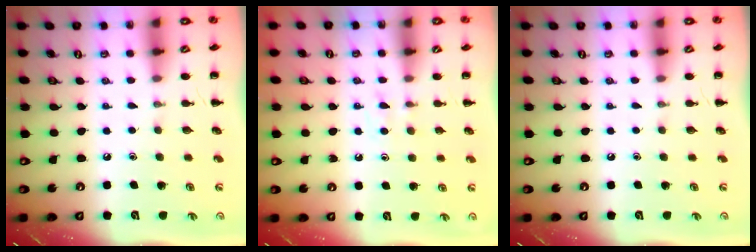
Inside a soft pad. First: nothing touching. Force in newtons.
{"total": 3.6, "press": 3.3, "slide": 1.4}
{"total": 0.0}